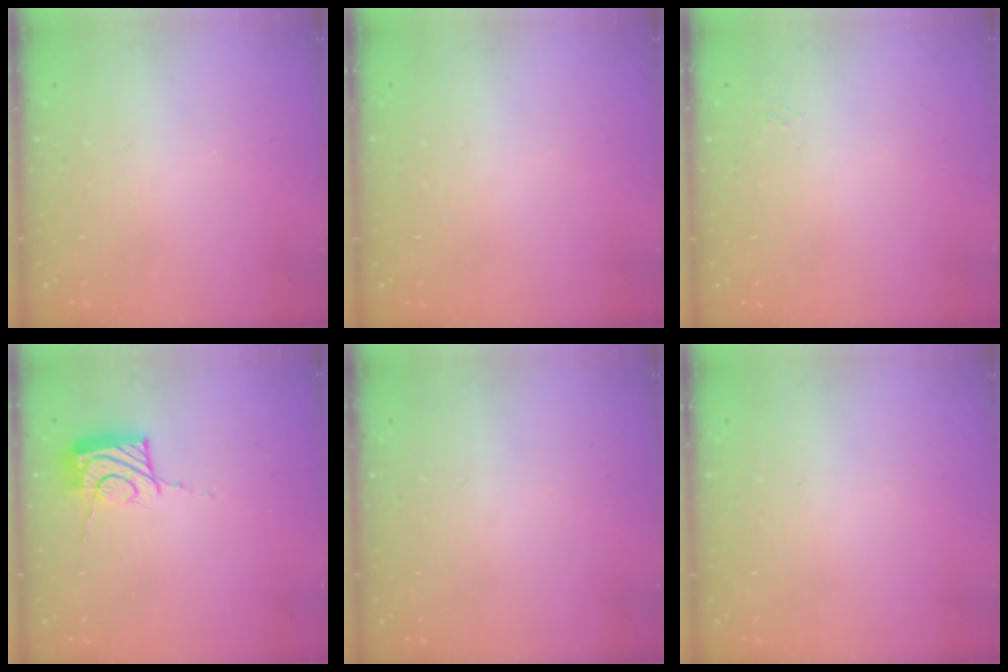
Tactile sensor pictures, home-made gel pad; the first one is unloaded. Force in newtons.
{"total": 0.0}
{"total": 5.1, "press": 5.1, "slide": 0.5}
{"total": 12.2, "press": 12.0, "slide": 1.8}
{"total": 0.0}
{"total": 0.0}